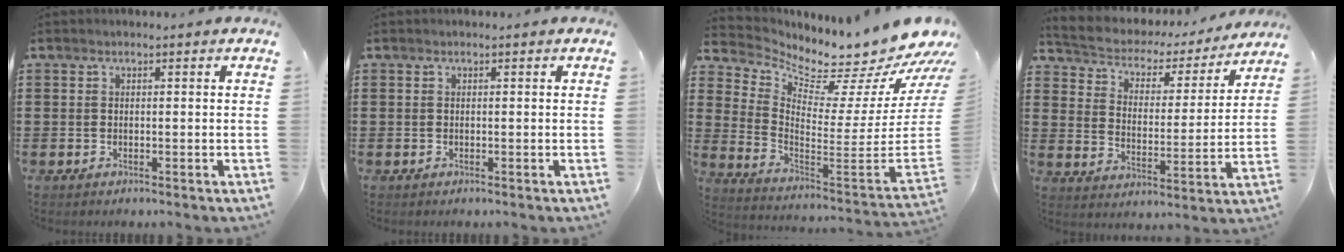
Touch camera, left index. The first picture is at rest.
{"total": 0.0}
{"total": 5.4, "force": [5.2, 0.7, 1.4], "torque": [-0.043, -0.089, 0.077]}
{"total": 3.2, "force": [2.8, 1.5, 0.4], "torque": [-0.030, -0.022, 0.037]}